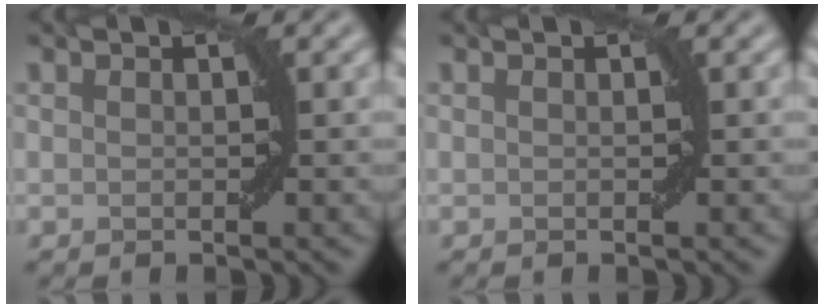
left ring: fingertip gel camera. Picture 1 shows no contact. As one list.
[{"total": 0.0}]